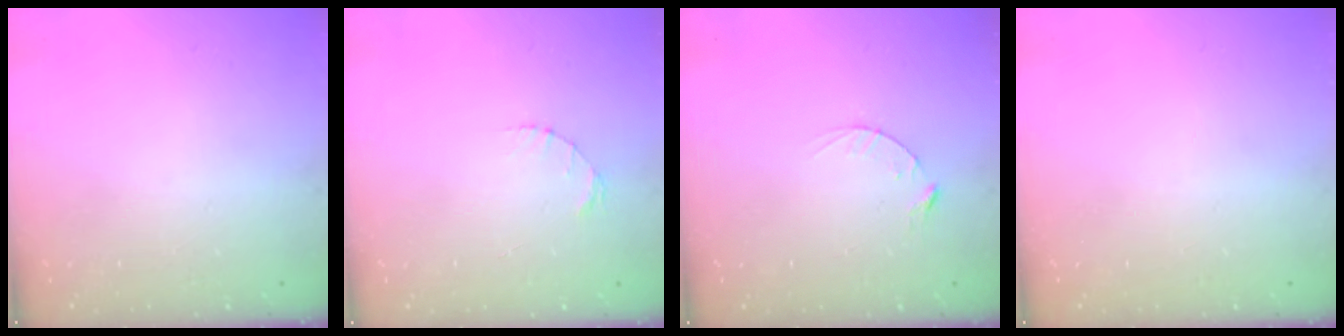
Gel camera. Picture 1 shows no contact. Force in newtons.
{"total": 1.4, "press": 1.4, "slide": 0.2}
{"total": 2.8, "press": 2.8, "slide": 0.4}
{"total": 0.0}